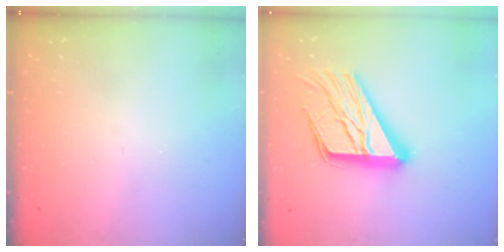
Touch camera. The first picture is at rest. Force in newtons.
{"total": 21.0, "press": 20.9, "slide": 2.1}